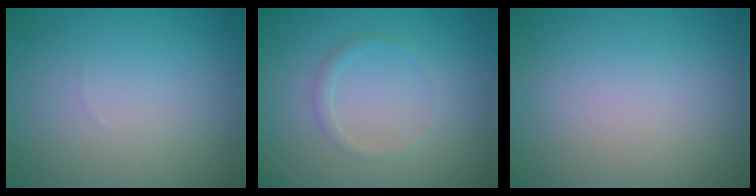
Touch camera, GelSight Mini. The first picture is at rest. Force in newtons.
{"total": 0.9, "press": 0.9, "slide": 0.0}
{"total": 0.0}